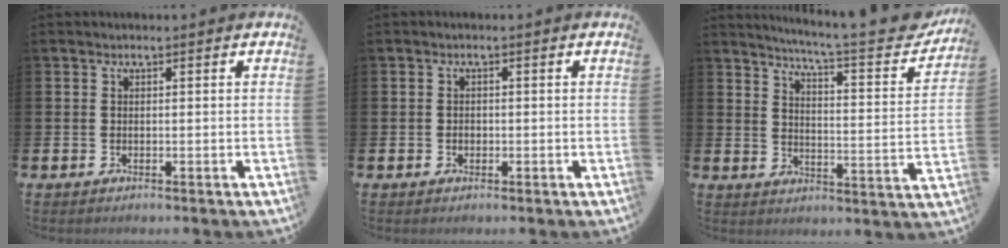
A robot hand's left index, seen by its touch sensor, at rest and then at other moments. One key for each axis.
{"total": 0.9, "fx": -0.2, "fy": 0.8, "fz": 0.4, "tx": -0.004, "ty": 0.004, "tz": -0.006}
{"total": 6.7, "fx": 5.9, "fy": -0.1, "fz": 3.2, "tx": -0.060, "ty": -0.055, "tz": 0.088}